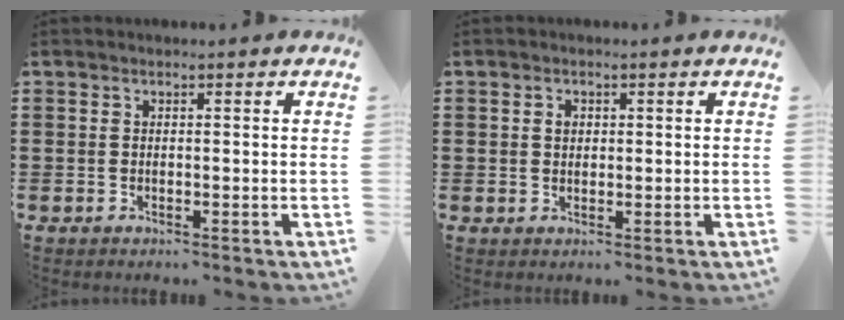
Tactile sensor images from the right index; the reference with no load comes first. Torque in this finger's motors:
{"motor_torque": [0.04, -0.03, 0.03, 0.03]}